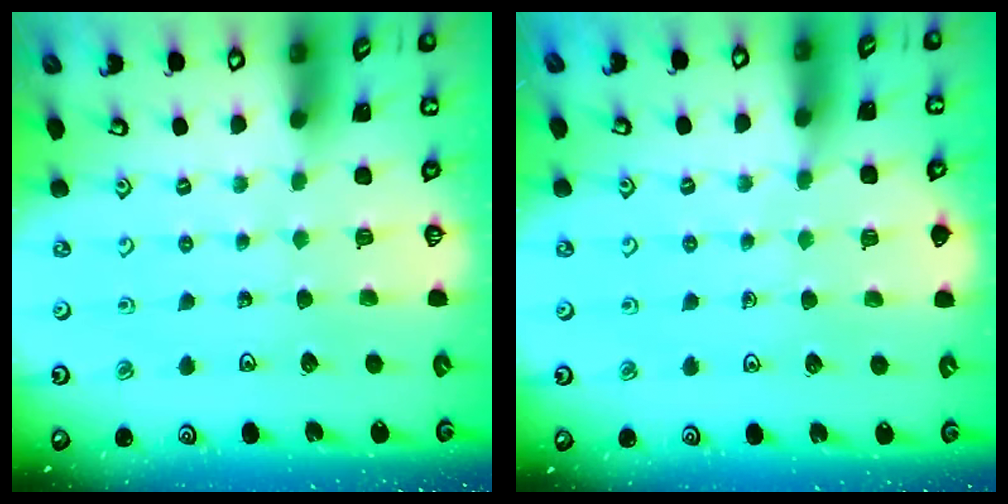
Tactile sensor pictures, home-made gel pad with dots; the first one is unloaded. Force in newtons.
{"total": 5.3, "press": 5.3, "slide": 0.5}